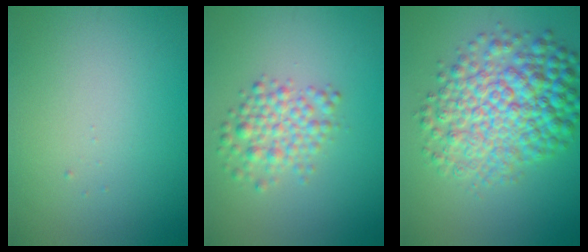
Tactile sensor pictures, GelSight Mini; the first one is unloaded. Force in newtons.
{"total": 3.2, "press": 3.2, "slide": 0.1}
{"total": 8.6, "press": 8.6, "slide": 0.1}